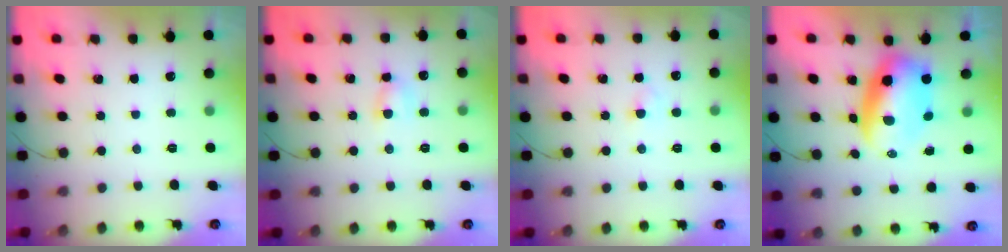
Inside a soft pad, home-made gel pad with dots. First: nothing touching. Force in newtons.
{"total": 4.5, "press": 4.4, "slide": 0.8}
{"total": 2.6, "press": 2.4, "slide": 1.0}
{"total": 9.1, "press": 8.8, "slide": 2.4}